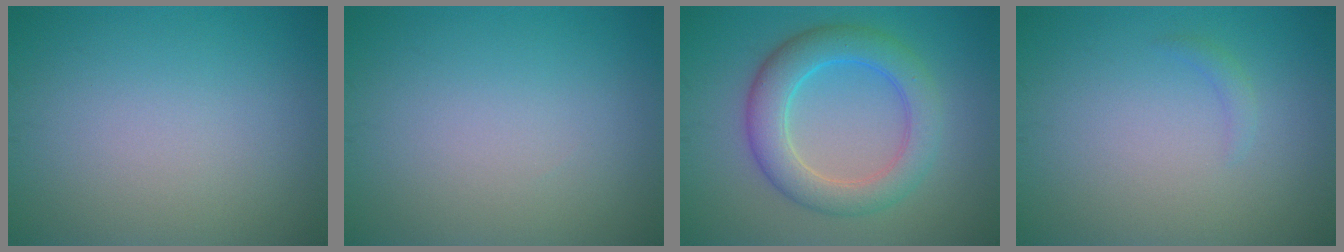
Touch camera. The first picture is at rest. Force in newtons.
{"total": 0.0}
{"total": 5.9, "press": 5.9, "slide": 0.1}
{"total": 0.9, "press": 0.9, "slide": 0.1}